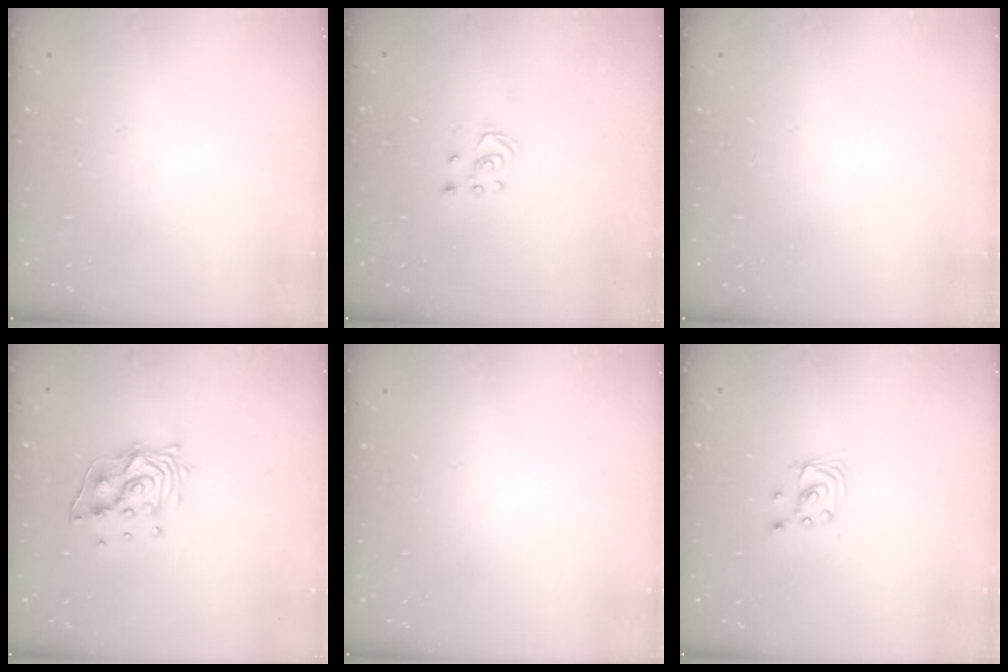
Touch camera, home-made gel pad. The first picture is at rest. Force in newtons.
{"total": 2.5, "press": 2.5, "slide": 0.2}
{"total": 0.0}
{"total": 11.1, "press": 11.1, "slide": 1.4}
{"total": 0.0}
{"total": 2.4, "press": 2.4, "slide": 0.2}